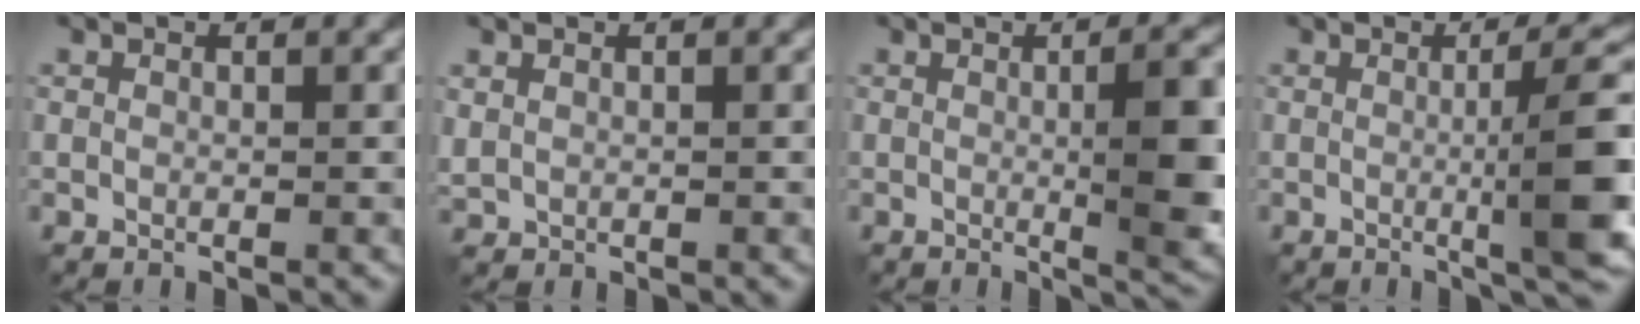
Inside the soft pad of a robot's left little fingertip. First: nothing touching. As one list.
[{"total": 0.6, "force": [0.5, 0.3, 0.2], "torque": [-0.009, 0.000, 0.012]}, {"total": 7.6, "force": [0.0, 1.9, 7.3], "torque": [-0.090, 0.003, 0.000]}, {"total": 7.2, "force": [-0.4, 1.2, 7.1], "torque": [-0.092, 0.007, -0.008]}]